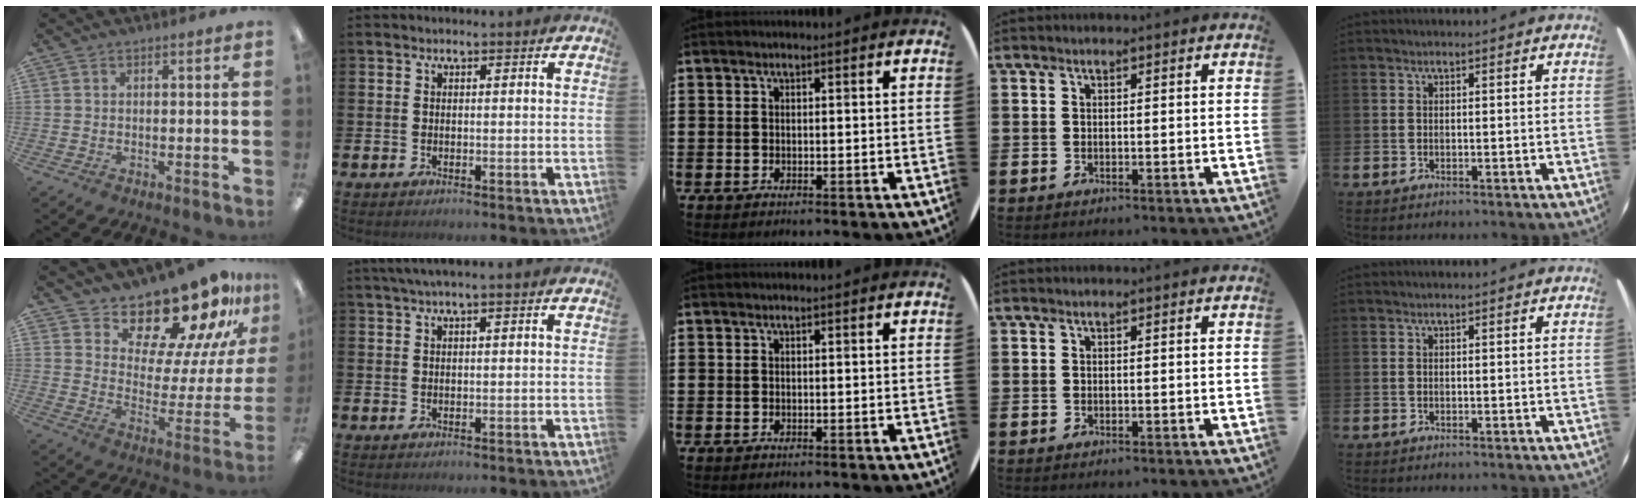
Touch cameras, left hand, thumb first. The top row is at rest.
{"thumb": {"total": 18.0, "force": [16.1, 5.3, 6.1], "torque": [-0.096, -0.135, 0.269]}, "index": {"total": 1.9, "force": [1.3, -0.1, 1.4], "torque": [-0.036, 0.005, 0.025]}}